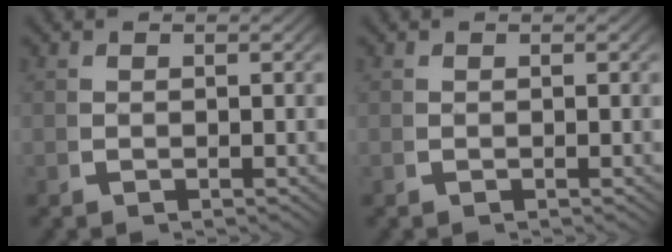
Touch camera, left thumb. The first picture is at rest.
{"total": 0.0}